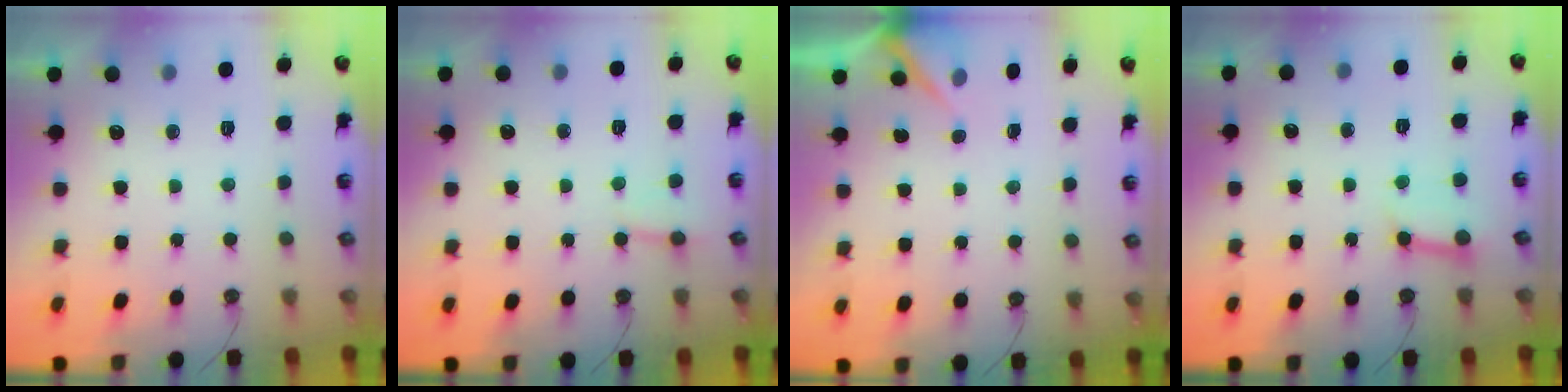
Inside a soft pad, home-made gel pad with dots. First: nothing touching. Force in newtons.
{"total": 3.4, "press": 3.3, "slide": 0.8}
{"total": 3.4, "press": 3.3, "slide": 0.4}
{"total": 6.9, "press": 6.8, "slide": 1.0}